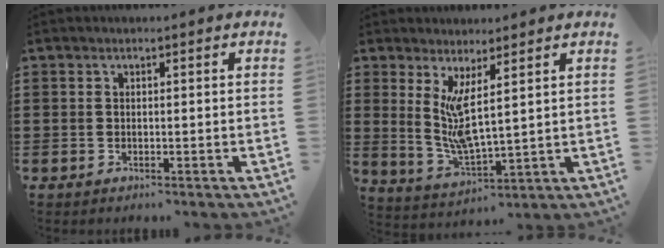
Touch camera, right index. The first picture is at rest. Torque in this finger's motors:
{"motor_torque": [0.41, 0.35, 0.47, 0.13]}